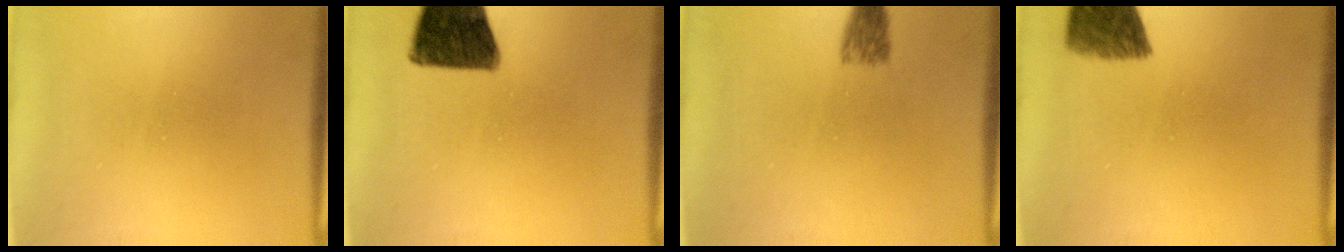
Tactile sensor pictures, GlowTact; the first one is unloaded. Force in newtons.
{"total": 13.2}
{"total": 2.7}
{"total": 7.4}